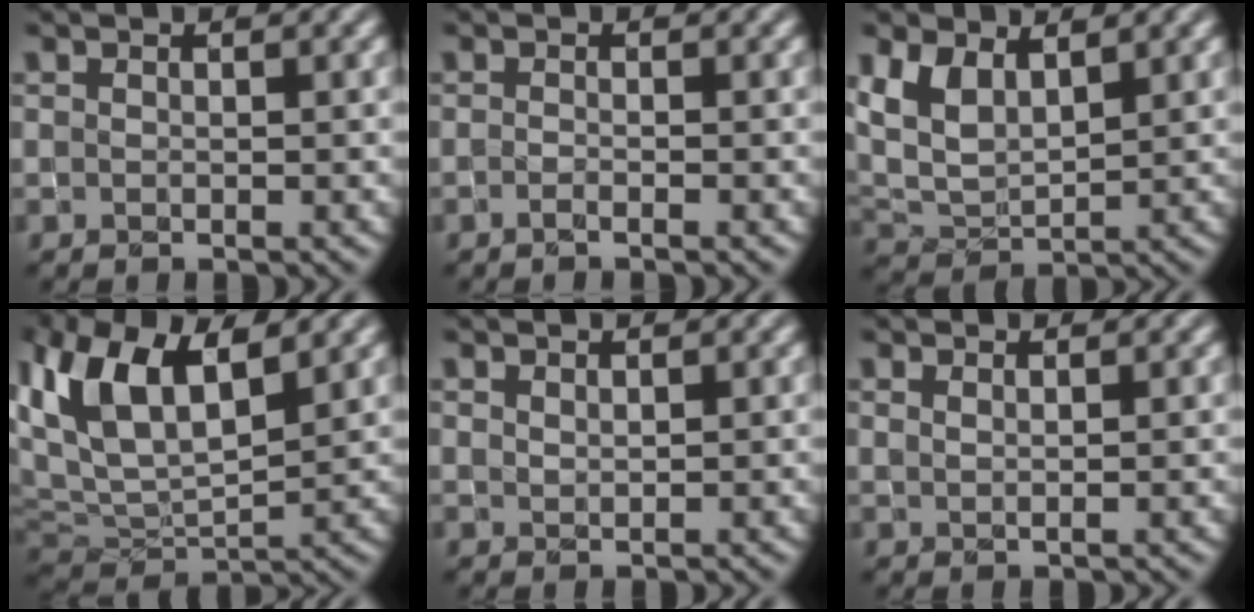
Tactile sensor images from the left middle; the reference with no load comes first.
{"total": 0.8, "force": [-0.6, 0.1, 0.5], "torque": [-0.011, -0.002, -0.013]}
{"total": 5.1, "force": [2.4, 2.7, 3.5], "torque": [-0.086, -0.001, 0.044]}
{"total": 9.4, "force": [3.8, 4.6, 7.3], "torque": [-0.164, 0.010, 0.067]}
{"total": 0.7, "force": [0.6, 0.2, 0.2], "torque": [-0.006, -0.001, 0.014]}
{"total": 0.9, "force": [0.7, 0.2, 0.5], "torque": [-0.011, 0.001, 0.013]}